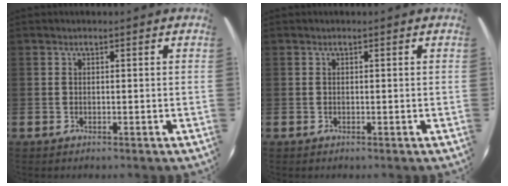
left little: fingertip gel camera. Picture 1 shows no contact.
{"total": 0.0}